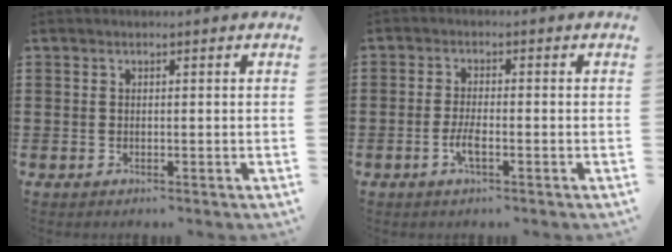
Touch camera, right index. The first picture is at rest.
{"total": 3.0, "force": [-1.2, 0.7, 2.6], "torque": [-0.060, -0.004, -0.026]}